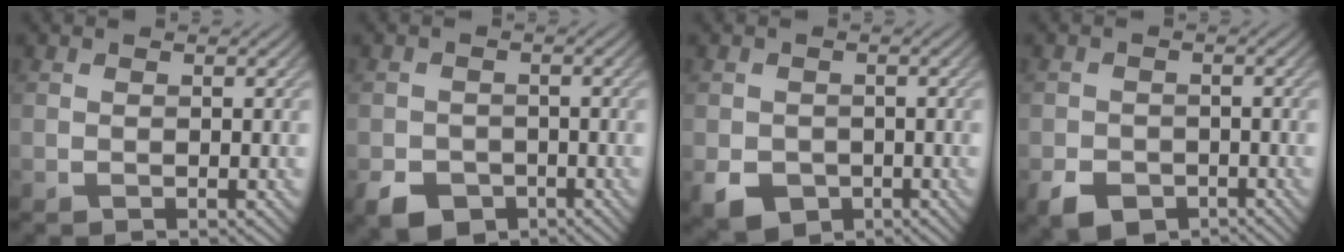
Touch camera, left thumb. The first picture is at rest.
{"total": 4.2, "force": [-2.4, 3.0, 1.7], "torque": [-0.031, -0.011, -0.048]}
{"total": 4.2, "force": [-1.7, 3.5, 1.7], "torque": [-0.040, -0.018, -0.033]}
{"total": 4.2, "force": [-2.5, 2.8, 1.9], "torque": [-0.036, -0.011, -0.049]}